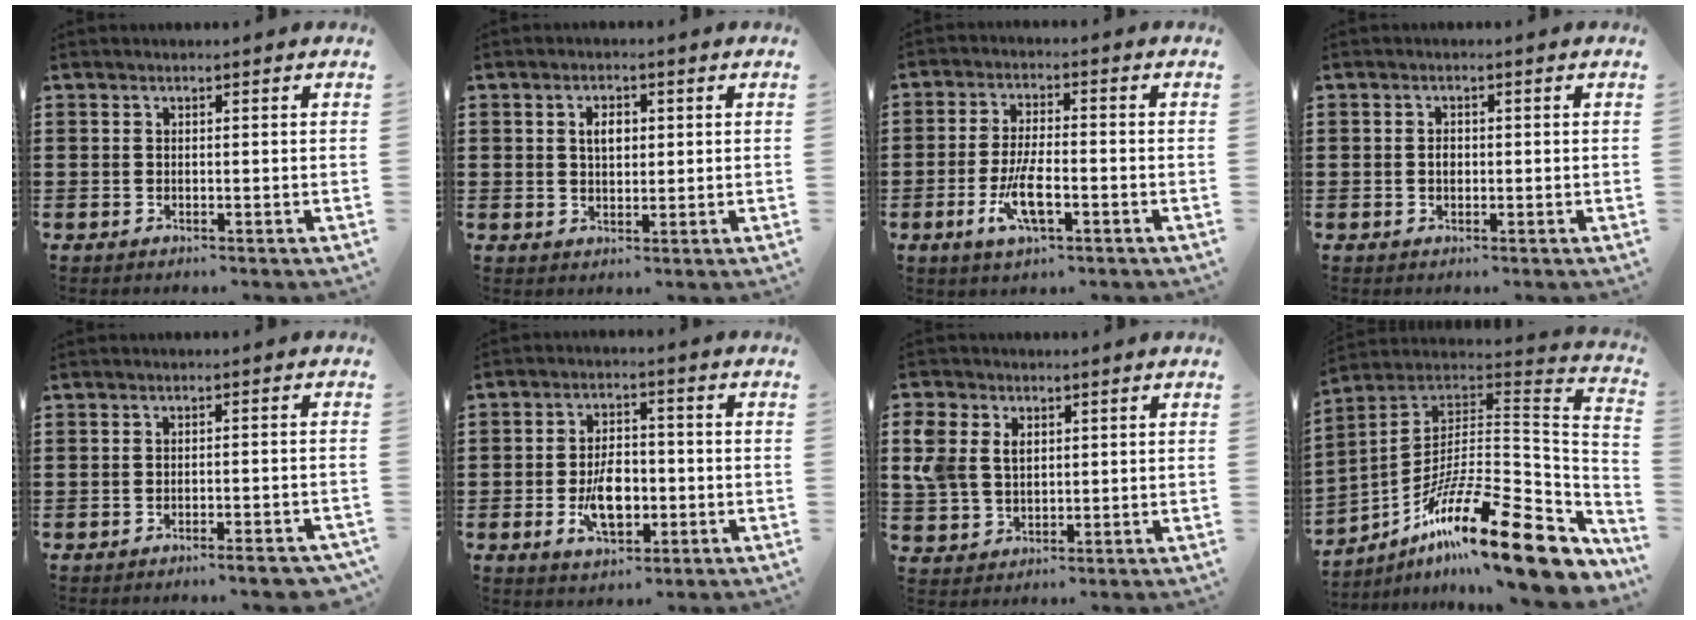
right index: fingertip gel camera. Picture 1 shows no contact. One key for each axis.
{"total": 3.0, "fx": 0.6, "fy": 1.8, "fz": 2.3, "tx": -0.042, "ty": 0.007, "tz": 0.007}
{"total": 7.1, "fx": -2.6, "fy": 2.2, "fz": 6.3, "tx": -0.135, "ty": -0.013, "tz": -0.051}
{"total": 1.5, "fx": -0.1, "fy": 1.0, "fz": 1.1, "tx": -0.023, "ty": 0.006, "tz": -0.003}
{"total": 3.0, "fx": -2.3, "fy": 0.0, "fz": 1.8, "tx": -0.028, "ty": -0.003, "tz": -0.042}
{"total": 7.5, "fx": -1.9, "fy": 4.1, "fz": 6.0, "tx": -0.107, "ty": -0.001, "tz": -0.038}
{"total": 5.9, "fx": 1.8, "fy": 4.5, "fz": 3.3, "tx": -0.100, "ty": 0.009, "tz": 0.027}
{"total": 21.3, "fx": -12.6, "fy": 4.5, "fz": 16.5, "tx": -0.271, "ty": 0.030, "tz": -0.221}